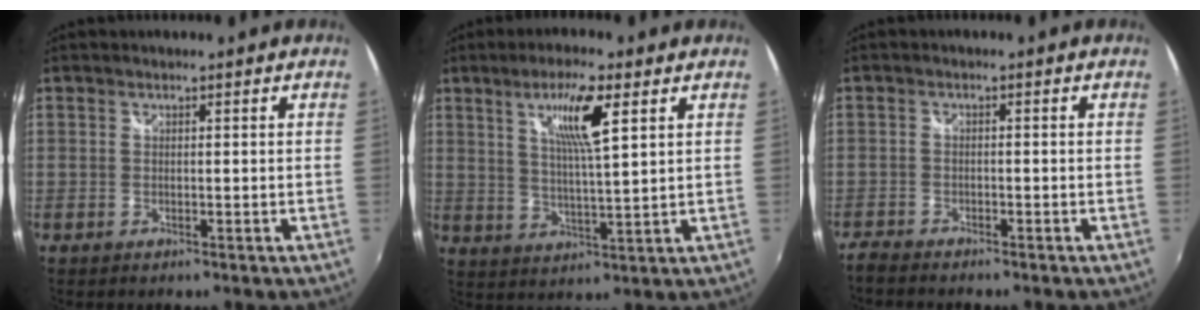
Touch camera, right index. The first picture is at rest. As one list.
[{"total": 9.0, "force": [4.2, 1.1, 7.8], "torque": [-0.140, 0.000, 0.075]}, {"total": 3.2, "force": [-3.1, 0.5, 0.7], "torque": [-0.029, -0.014, -0.062]}]